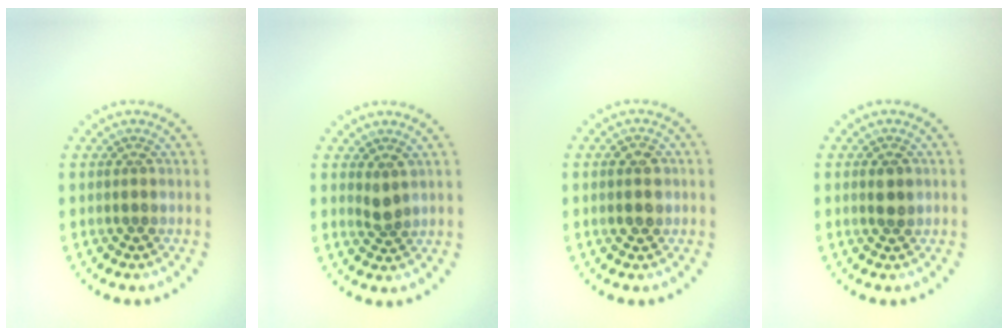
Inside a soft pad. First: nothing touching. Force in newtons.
{"total": 1.3, "press": 1.0, "slide": 0.8}
{"total": 2.6, "press": 2.6, "slide": 0.2}
{"total": 1.5, "press": 1.5, "slide": 0.3}